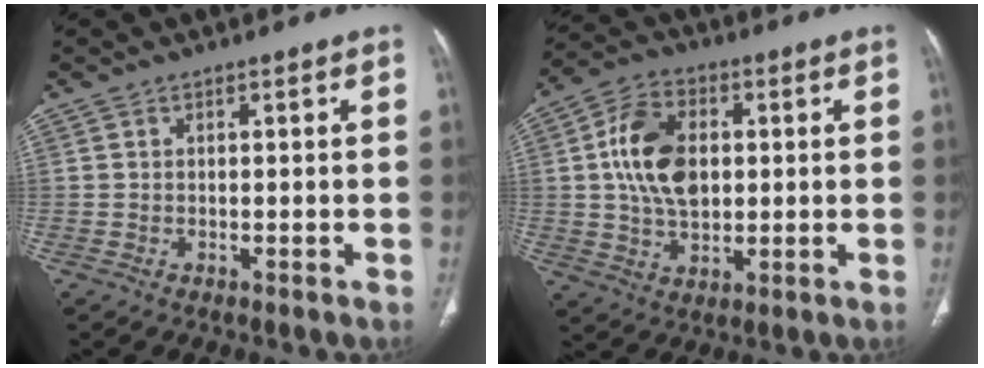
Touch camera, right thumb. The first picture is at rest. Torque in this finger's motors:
{"motor_torque": [1.84, 1.58, 1.14, -0.32, 0.17]}